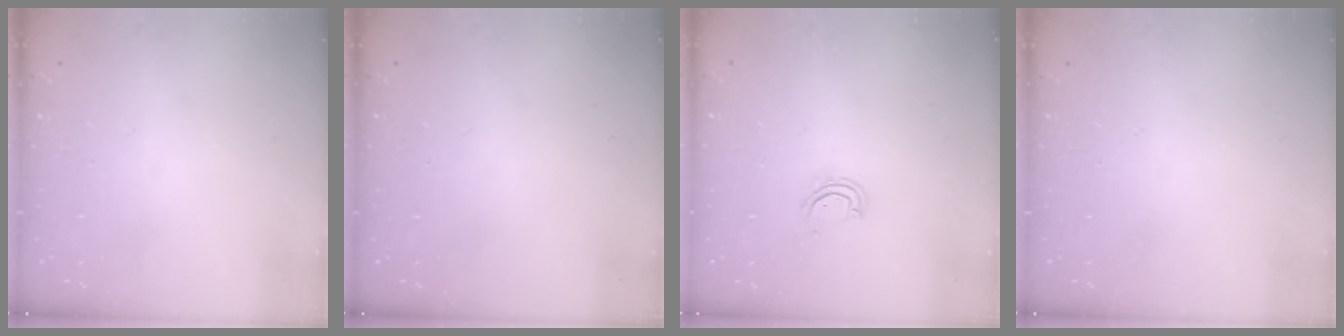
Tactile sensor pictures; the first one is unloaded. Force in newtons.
{"total": 0.0}
{"total": 3.8, "press": 3.8, "slide": 0.2}
{"total": 0.0}